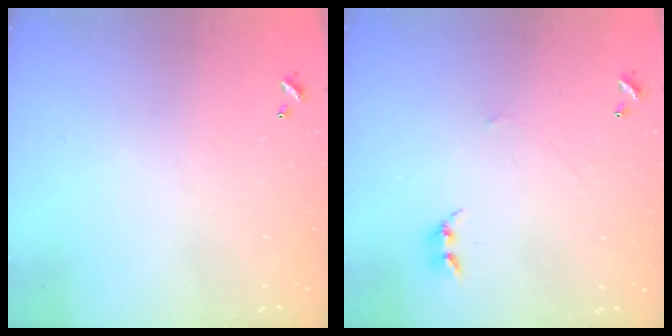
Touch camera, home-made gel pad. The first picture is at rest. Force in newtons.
{"total": 2.6, "press": 2.6, "slide": 0.3}